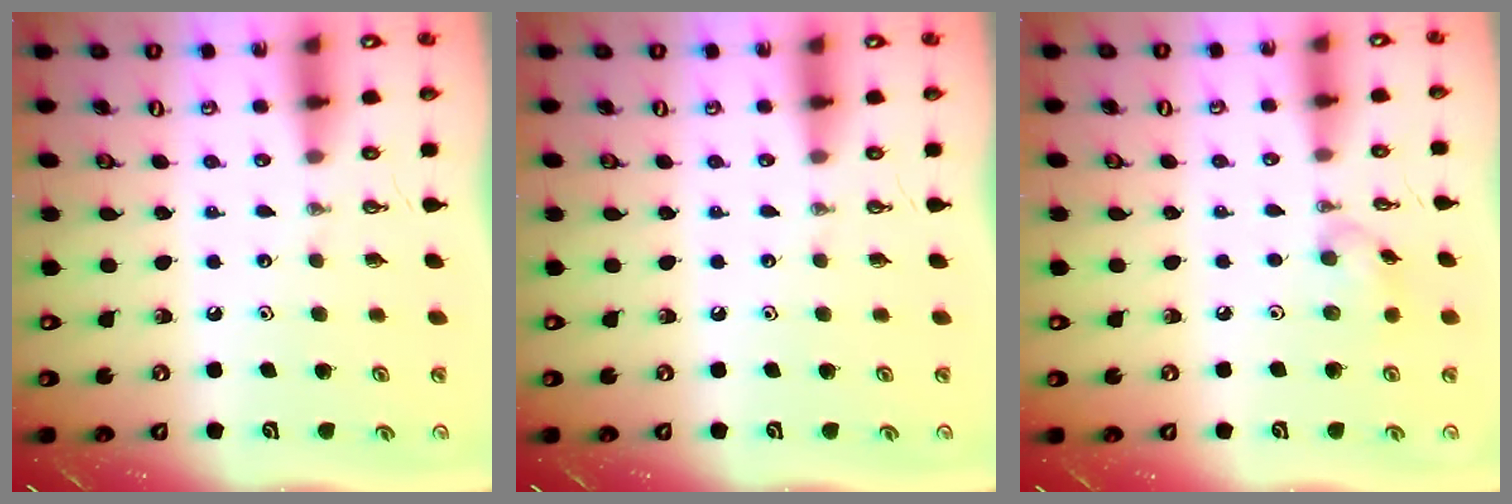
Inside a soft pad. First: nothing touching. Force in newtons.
{"total": 0.0}
{"total": 6.8, "press": 6.8, "slide": 0.9}